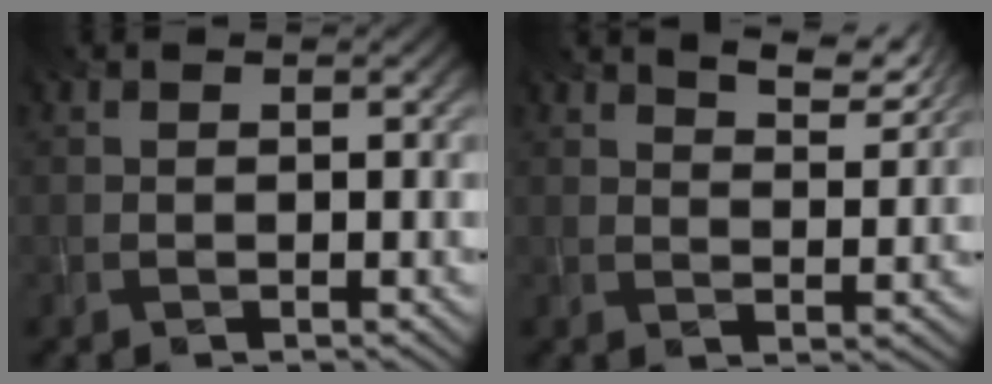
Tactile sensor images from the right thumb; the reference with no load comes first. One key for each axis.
{"total": 6.0, "fx": 4.7, "fy": 1.5, "fz": 3.3, "tx": -0.056, "ty": -0.004, "tz": 0.078}